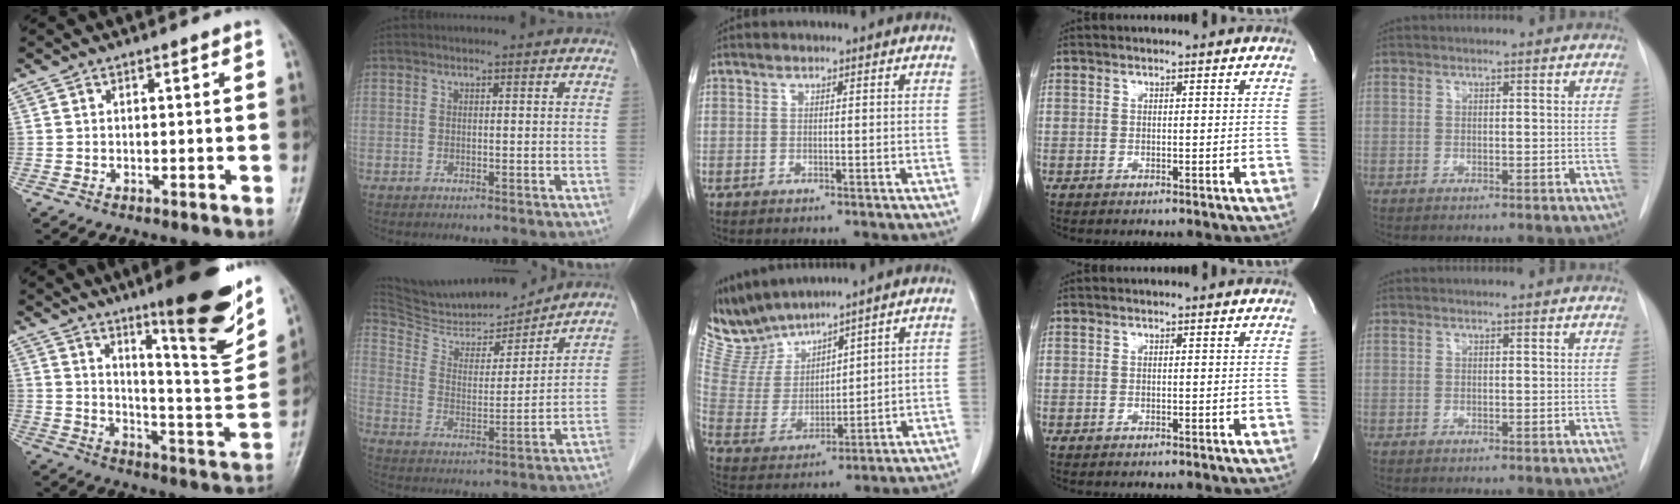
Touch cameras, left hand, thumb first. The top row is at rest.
{"thumb": {"total": 19.5, "force": [12.0, 3.0, 15.0], "torque": [-0.177, -0.073, 0.184]}, "index": {"total": 14.9, "force": [14.4, 1.7, 3.8], "torque": [-0.074, -0.006, 0.248]}, "middle": {"total": 8.2, "force": [8.1, 0.6, 0.2], "torque": [-0.030, 0.003, 0.190]}}